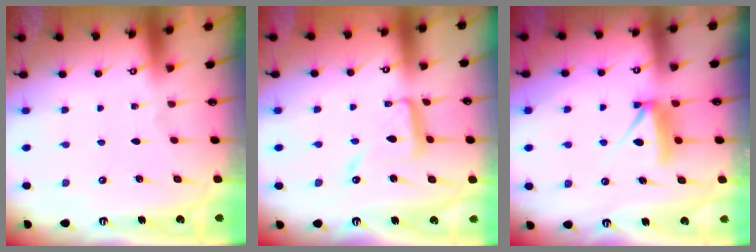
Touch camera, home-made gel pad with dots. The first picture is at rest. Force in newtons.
{"total": 11.5, "press": 11.5, "slide": 1.1}
{"total": 8.2, "press": 8.2, "slide": 0.3}